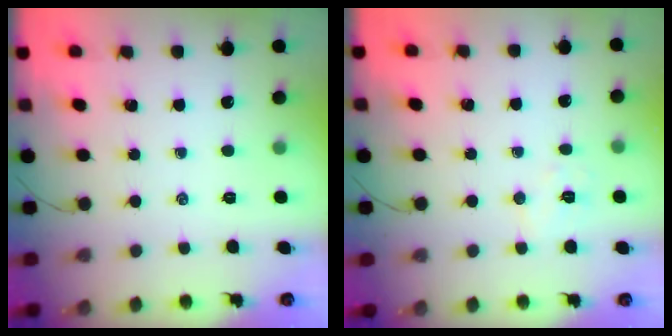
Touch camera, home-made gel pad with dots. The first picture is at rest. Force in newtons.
{"total": 5.4, "press": 5.3, "slide": 0.8}